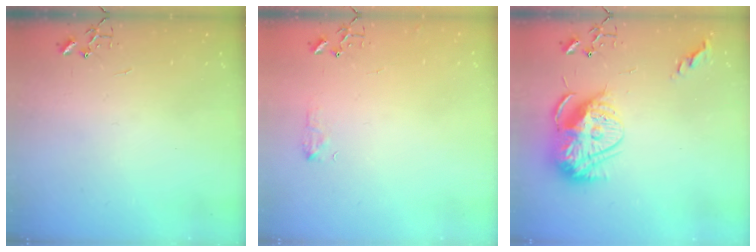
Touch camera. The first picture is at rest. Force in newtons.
{"total": 6.4, "press": 6.3, "slide": 0.9}
{"total": 15.6, "press": 15.6, "slide": 1.2}